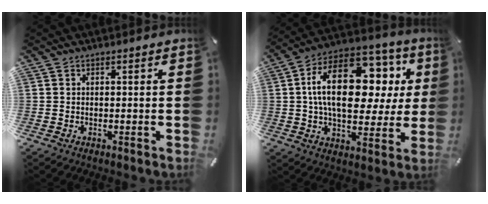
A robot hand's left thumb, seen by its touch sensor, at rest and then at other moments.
{"total": 23.2, "force": [5.7, 13.5, 18.0], "torque": [-0.315, -0.013, 0.092]}